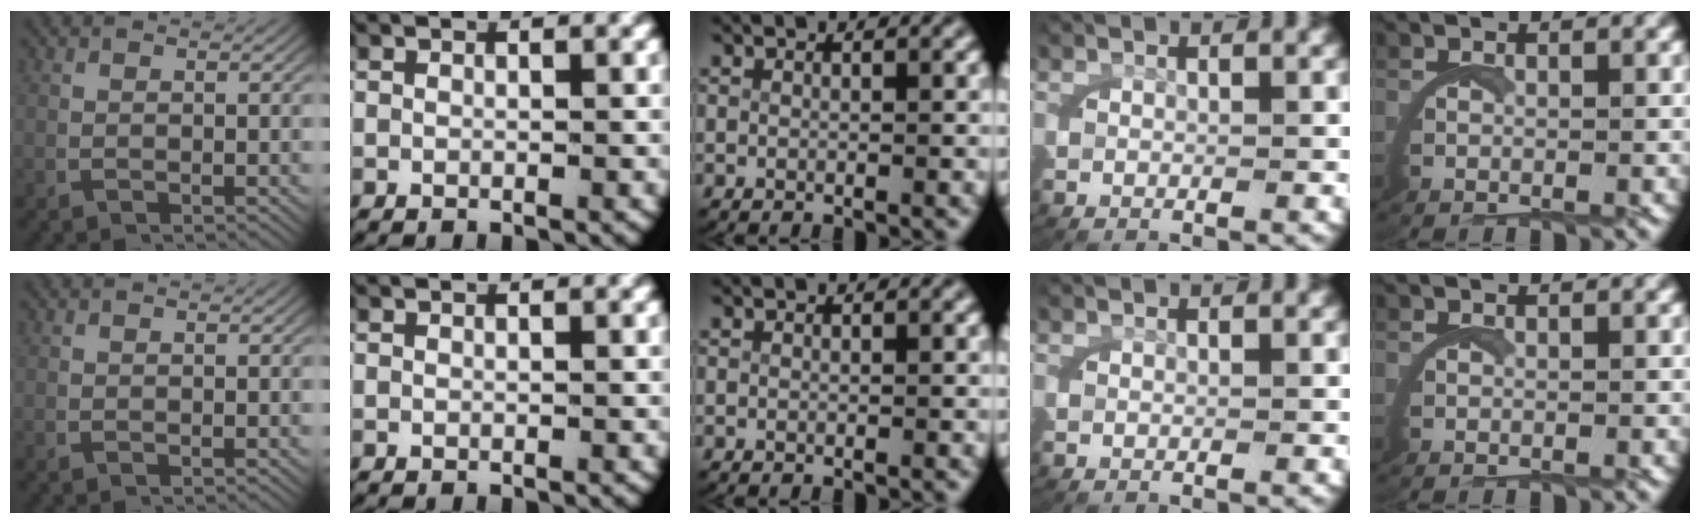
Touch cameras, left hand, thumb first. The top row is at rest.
{"ring": {"total": 0.9, "force": [0.1, -0.9, -0.4], "torque": [0.003, -0.007, 0.009]}}